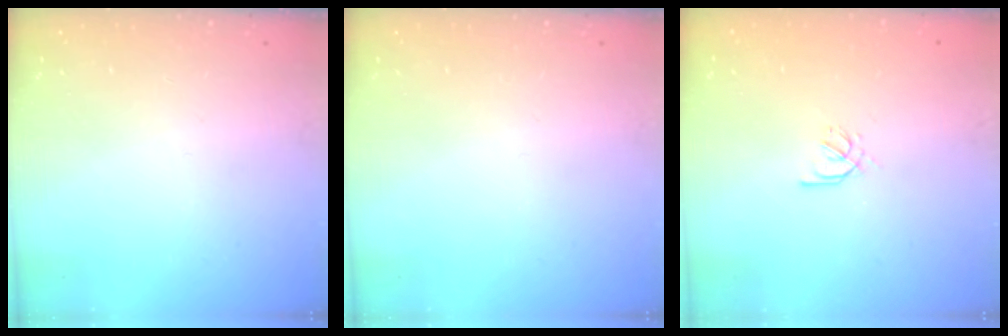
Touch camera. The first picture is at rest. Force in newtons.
{"total": 0.0}
{"total": 2.1, "press": 2.0, "slide": 0.7}